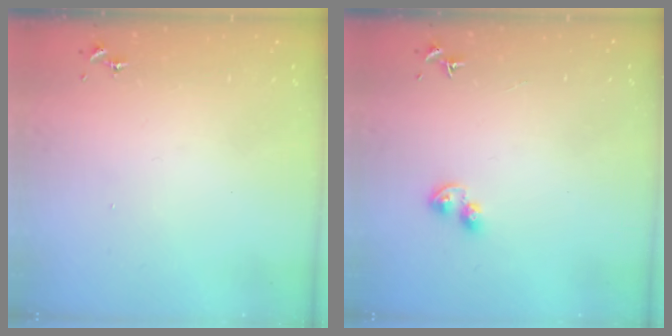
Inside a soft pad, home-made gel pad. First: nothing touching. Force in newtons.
{"total": 3.8, "press": 3.7, "slide": 0.6}